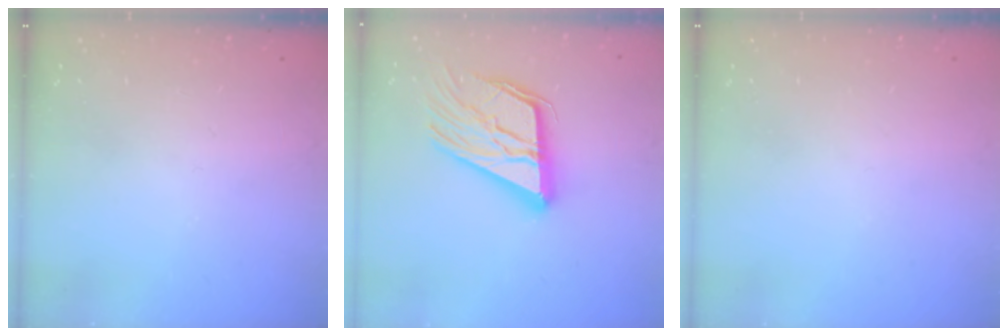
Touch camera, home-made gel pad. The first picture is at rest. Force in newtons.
{"total": 19.0, "press": 18.8, "slide": 2.8}
{"total": 0.0}